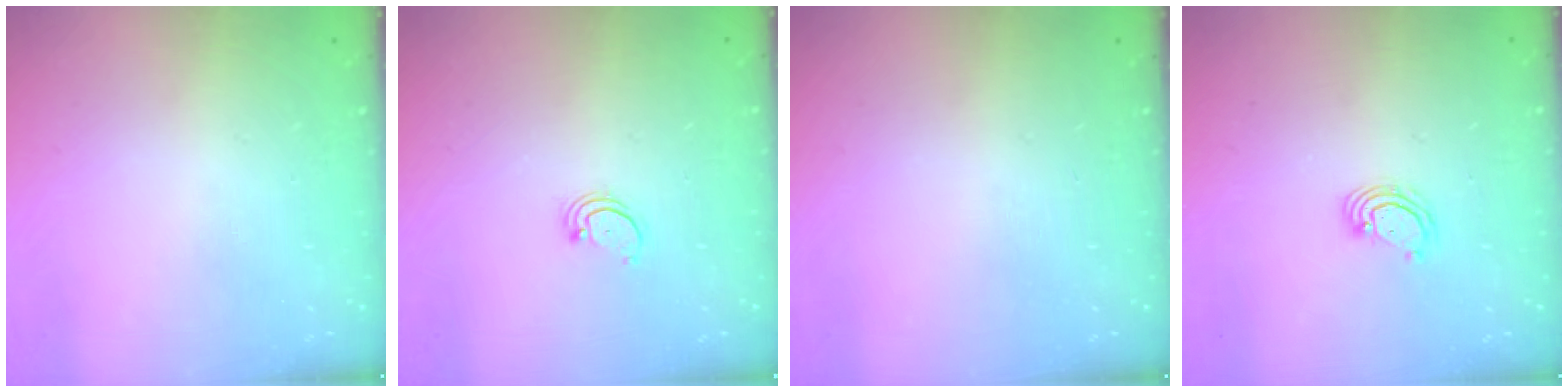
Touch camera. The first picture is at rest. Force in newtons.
{"total": 2.2, "press": 2.2, "slide": 0.2}
{"total": 0.0}
{"total": 3.0, "press": 2.9, "slide": 0.3}